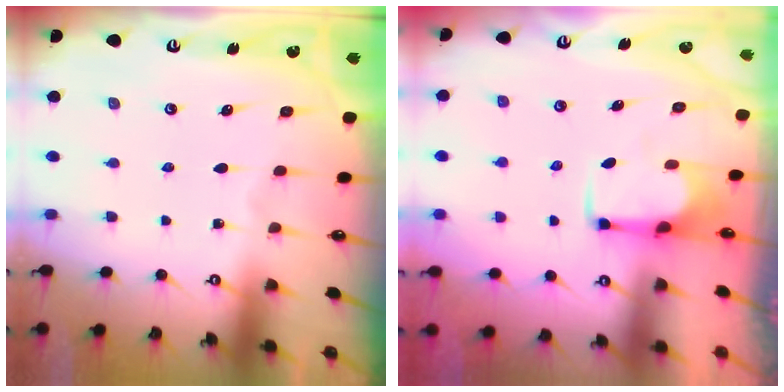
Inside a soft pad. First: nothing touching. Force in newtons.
{"total": 2.6, "press": 2.4, "slide": 1.1}